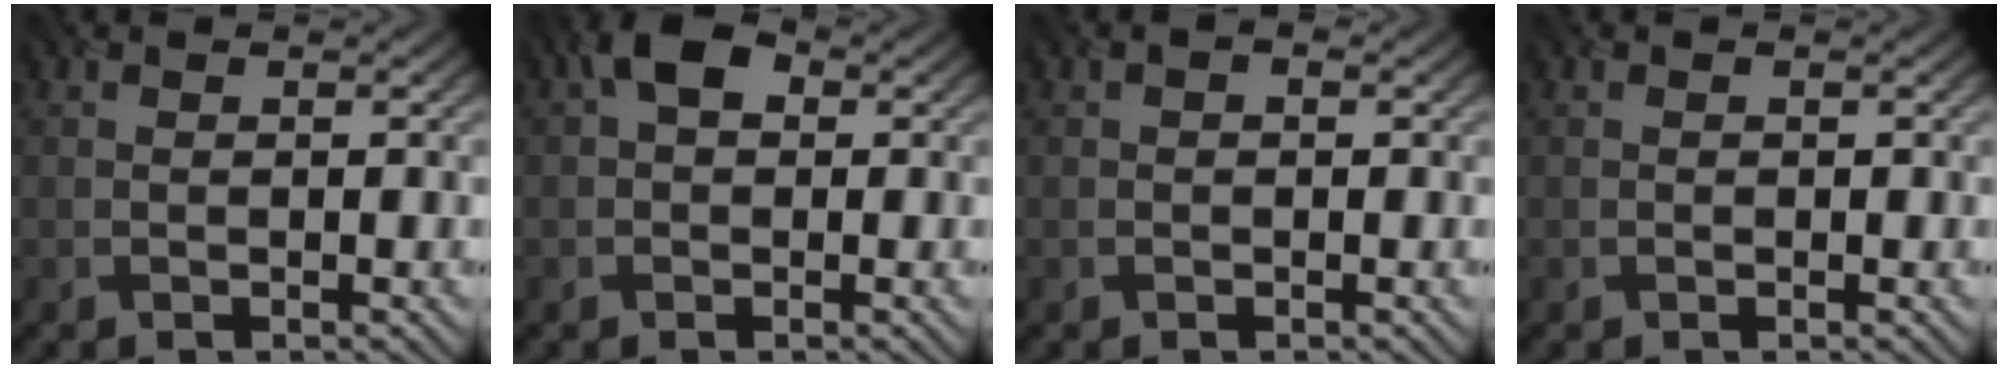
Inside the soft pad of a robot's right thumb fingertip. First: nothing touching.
{"total": 3.7, "force": [0.8, 2.6, 2.5], "torque": [-0.038, 0.010, 0.002]}
{"total": 0.7, "force": [0.0, 0.4, 0.5], "torque": [-0.002, 0.002, -0.001]}
{"total": 0.0}